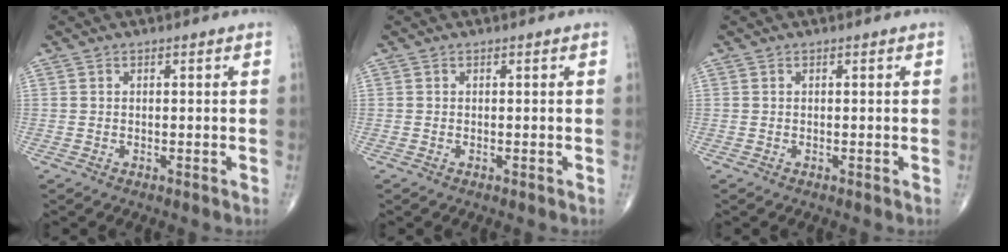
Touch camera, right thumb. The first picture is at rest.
{"total": 0.0}
{"total": 0.0}